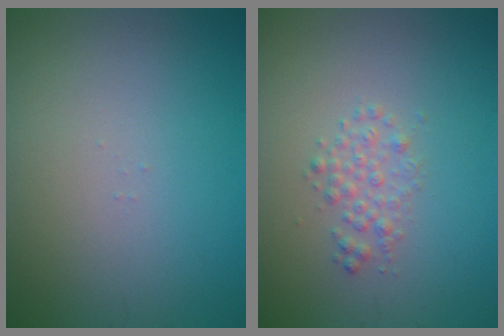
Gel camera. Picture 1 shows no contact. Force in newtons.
{"total": 1.7, "press": 1.7, "slide": 0.0}